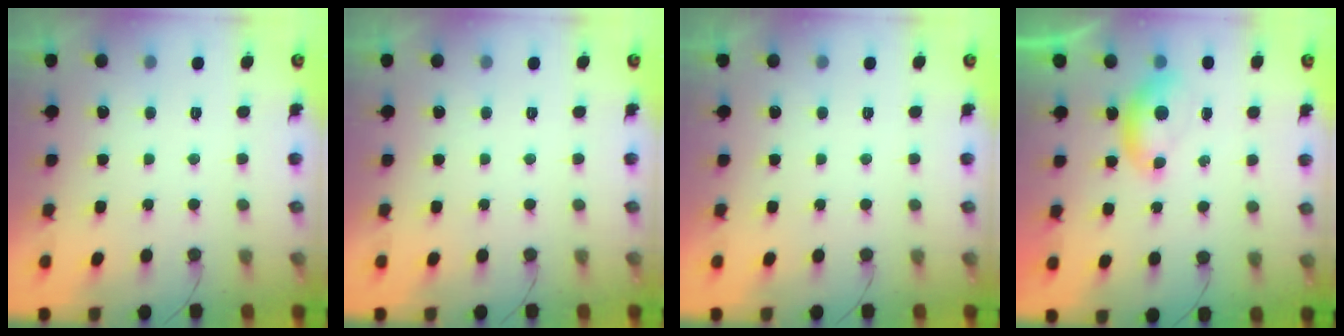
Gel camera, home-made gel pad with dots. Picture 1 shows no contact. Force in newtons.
{"total": 0.0}
{"total": 0.0}
{"total": 5.6, "press": 5.6, "slide": 0.7}